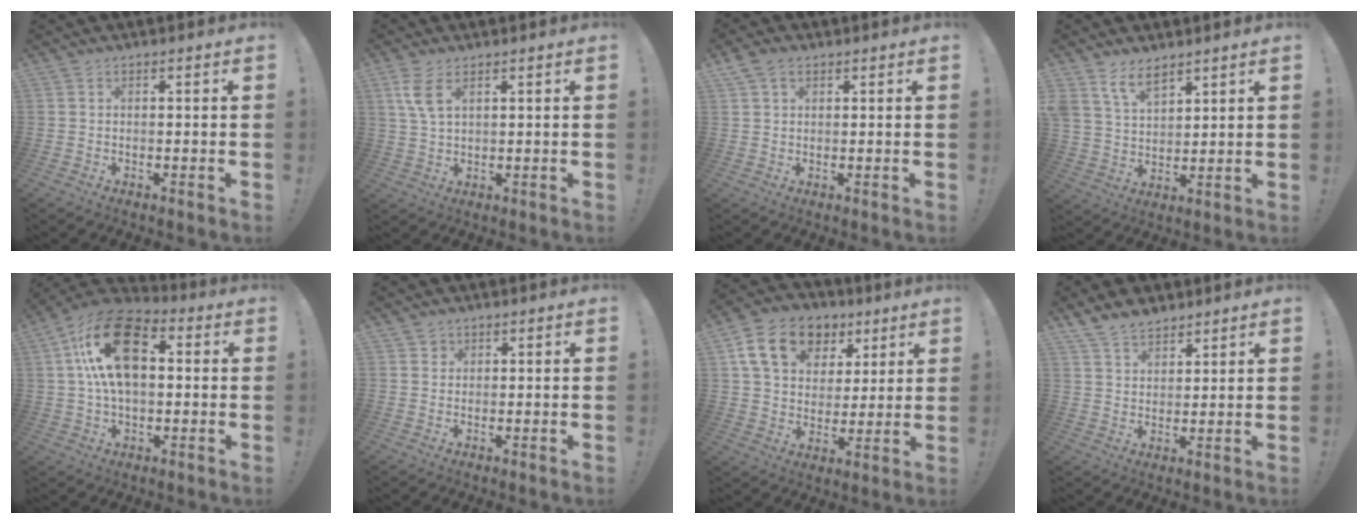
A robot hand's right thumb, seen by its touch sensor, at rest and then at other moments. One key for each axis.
{"total": 6.6, "fx": 3.1, "fy": 3.1, "fz": 5.0, "tx": -0.098, "ty": -0.009, "tz": 0.057}
{"total": 3.9, "fx": 2.1, "fy": 2.5, "fz": 2.1, "tx": -0.043, "ty": 0.001, "tz": 0.041}
{"total": 8.8, "fx": 6.6, "fy": 4.3, "fz": 3.9, "tx": -0.088, "ty": -0.028, "tz": 0.130}
{"total": 19.9, "fx": 4.1, "fy": 12.0, "fz": 15.3, "tx": -0.282, "ty": 0.011, "tz": 0.072}
{"total": 1.5, "fx": 0.8, "fy": 1.2, "fz": 0.1, "tx": -0.004, "ty": -0.002, "tz": 0.015}
{"total": 16.8, "fx": 7.9, "fy": 12.2, "fz": 8.5, "tx": -0.129, "ty": -0.027, "tz": 0.151}
{"total": 7.5, "fx": 6.0, "fy": 3.9, "fz": 2.2, "tx": -0.046, "ty": -0.034, "tz": 0.118}